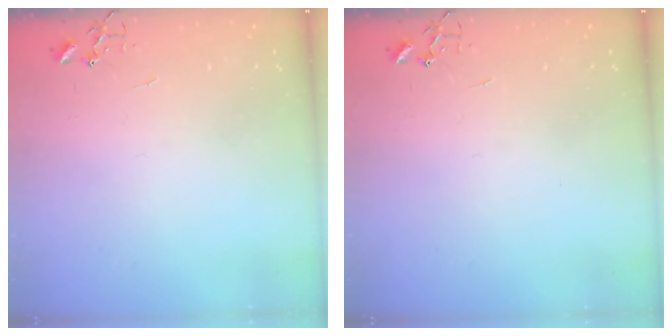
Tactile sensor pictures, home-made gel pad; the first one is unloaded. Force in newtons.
{"total": 0.0}